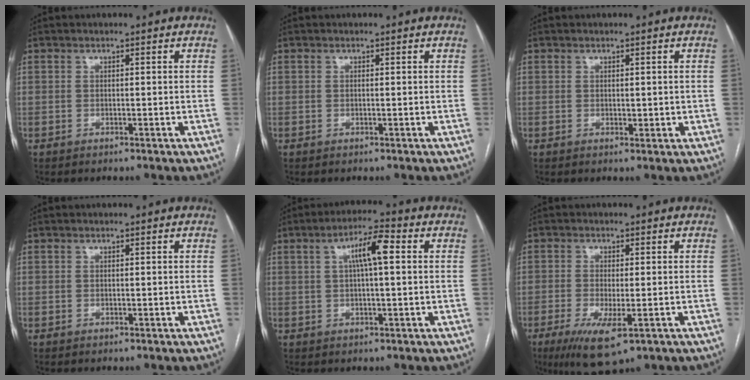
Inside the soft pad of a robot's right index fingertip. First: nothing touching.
{"total": 0.0}
{"total": 1.3, "force": [0.1, 0.9, 0.9], "torque": [-0.014, 0.000, 0.006]}
{"total": 0.0}
{"total": 6.3, "force": [1.4, 1.0, 6.1], "torque": [-0.110, 0.019, 0.024]}
{"total": 7.7, "force": [-3.7, 2.1, 6.4], "torque": [-0.112, -0.021, -0.054]}